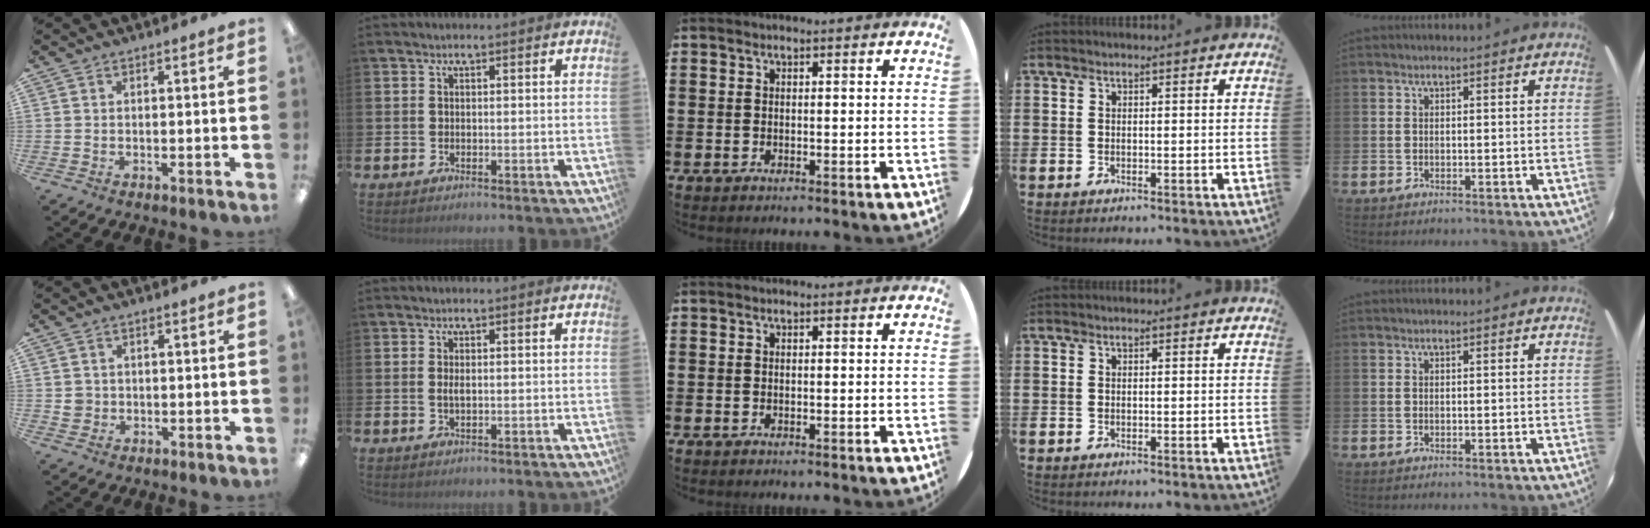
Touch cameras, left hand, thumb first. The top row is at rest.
{"thumb": {"total": 2.4, "force": [0.2, 2.4, 0.6], "torque": [-0.005, 0.000, 0.001]}, "index": {"total": 1.2, "force": [0.2, 0.4, 1.1], "torque": [-0.019, 0.001, 0.001]}}